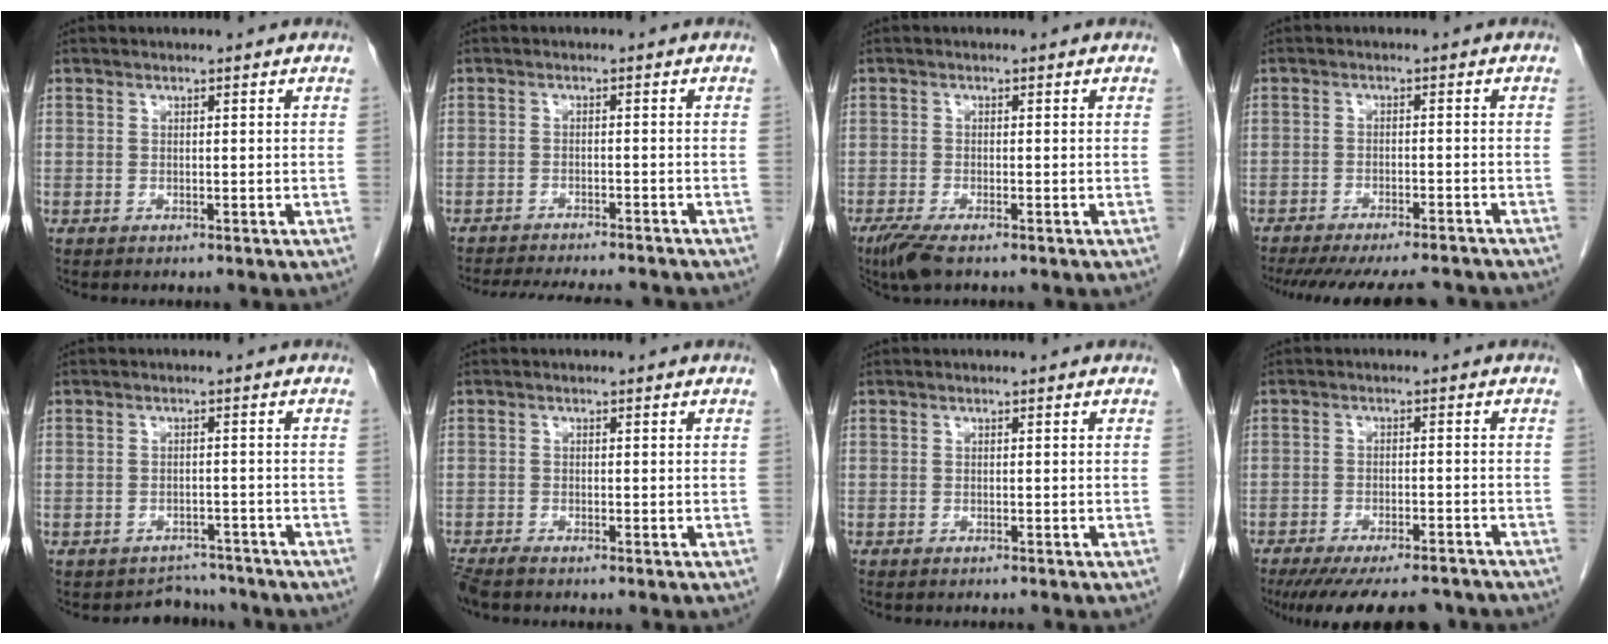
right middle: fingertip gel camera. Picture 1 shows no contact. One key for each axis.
{"total": 13.2, "fx": -12.1, "fy": 2.0, "fz": 5.0, "tx": -0.091, "ty": -0.014, "tz": -0.158}
{"total": 3.9, "fx": -2.8, "fy": 0.7, "fz": 2.7, "tx": -0.055, "ty": -0.011, "tz": -0.051}
{"total": 16.9, "fx": -15.1, "fy": 2.8, "fz": 6.8, "tx": -0.136, "ty": -0.026, "tz": -0.201}
{"total": 3.6, "fx": -3.3, "fy": 1.1, "fz": -0.9, "tx": 0.007, "ty": 0.011, "tz": -0.046}
{"total": 2.4, "fx": -2.1, "fy": 0.2, "fz": 1.2, "tx": -0.024, "ty": -0.007, "tz": -0.041}
{"total": 1.8, "fx": -1.6, "fy": 0.0, "fz": 0.7, "tx": -0.009, "ty": -0.001, "tz": -0.022}
{"total": 15.8, "fx": -13.8, "fy": 3.3, "fz": 6.9, "tx": -0.127, "ty": -0.022, "tz": -0.188}